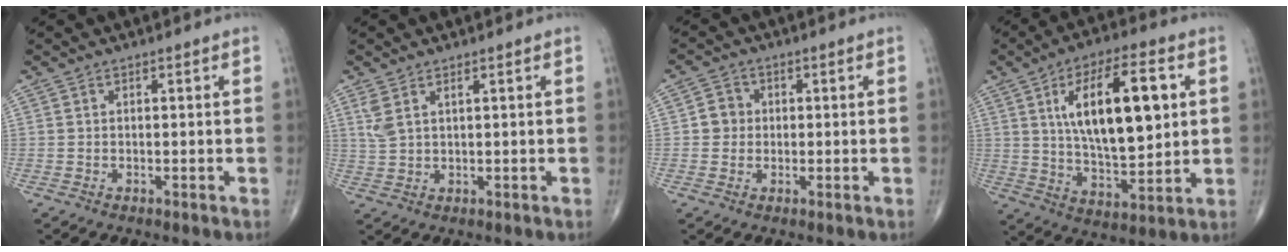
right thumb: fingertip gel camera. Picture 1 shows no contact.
{"total": 3.4, "force": [1.8, 1.2, 2.6], "torque": [-0.062, 0.001, 0.045]}
{"total": 3.5, "force": [0.1, 3.3, 1.1], "torque": [0.002, 0.007, -0.004]}
{"total": 19.3, "force": [4.6, 7.9, 17.0], "torque": [-0.261, -0.010, 0.080]}